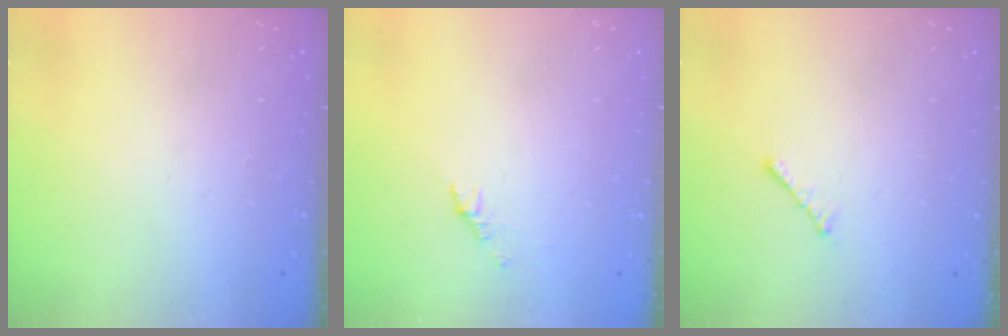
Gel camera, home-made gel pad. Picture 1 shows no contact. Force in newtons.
{"total": 1.1, "press": 1.0, "slide": 0.5}
{"total": 1.7, "press": 1.6, "slide": 0.5}